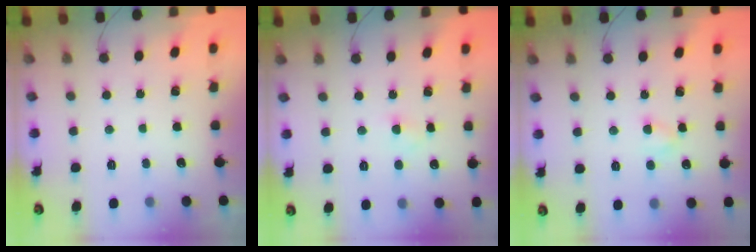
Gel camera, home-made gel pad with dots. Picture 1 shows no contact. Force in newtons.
{"total": 2.1, "press": 1.8, "slide": 0.9}
{"total": 3.2, "press": 2.9, "slide": 1.2}